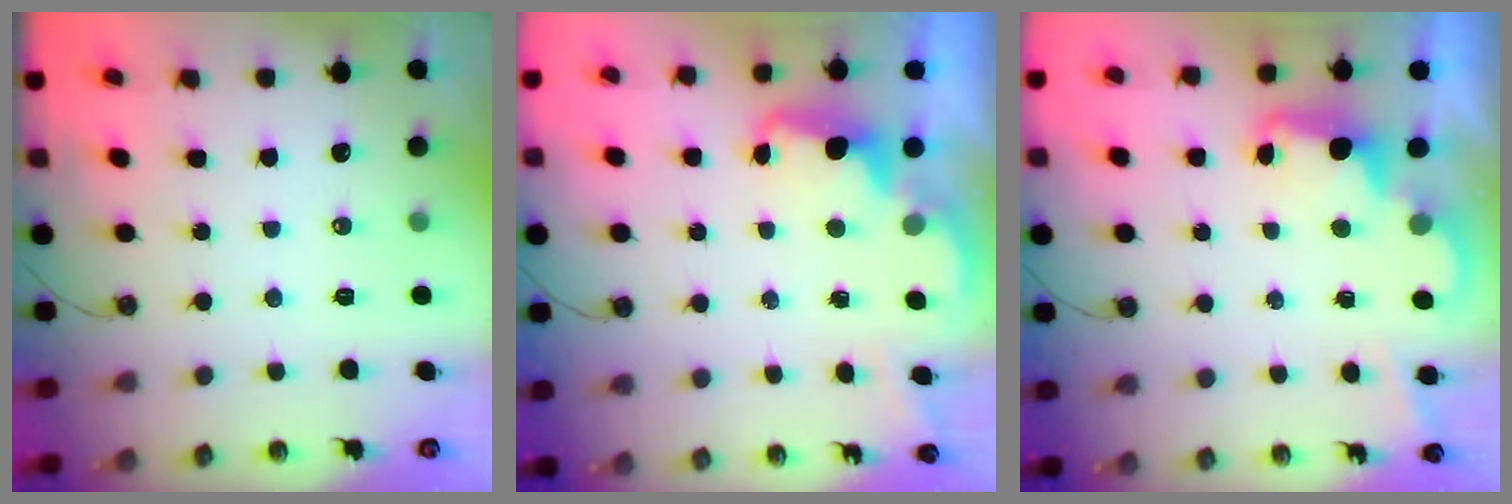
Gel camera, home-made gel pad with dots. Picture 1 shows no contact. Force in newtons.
{"total": 2.4, "press": 2.4, "slide": 0.5}
{"total": 2.4, "press": 2.3, "slide": 0.7}